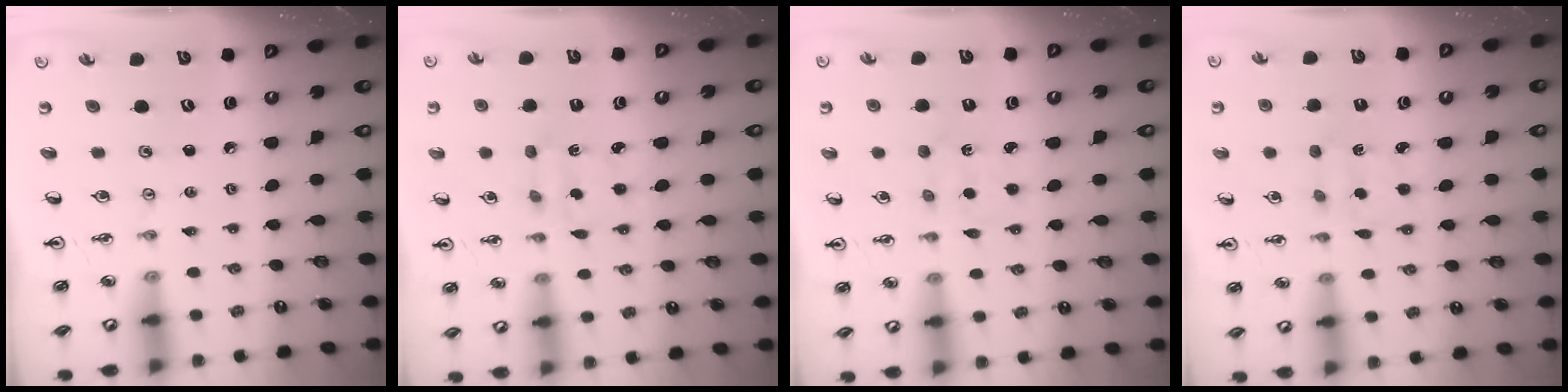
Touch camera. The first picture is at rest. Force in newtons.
{"total": 2.9, "press": 2.8, "slide": 0.6}
{"total": 2.3, "press": 2.2, "slide": 0.3}
{"total": 2.0, "press": 1.9, "slide": 0.7}